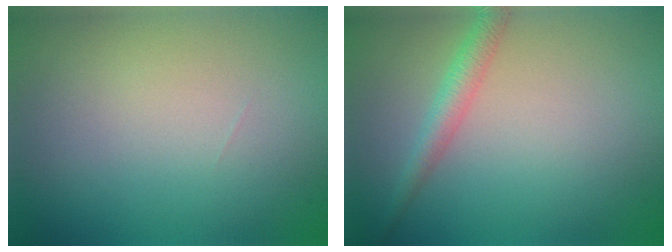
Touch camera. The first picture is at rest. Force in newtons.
{"total": 2.2, "press": 2.2, "slide": 0.1}